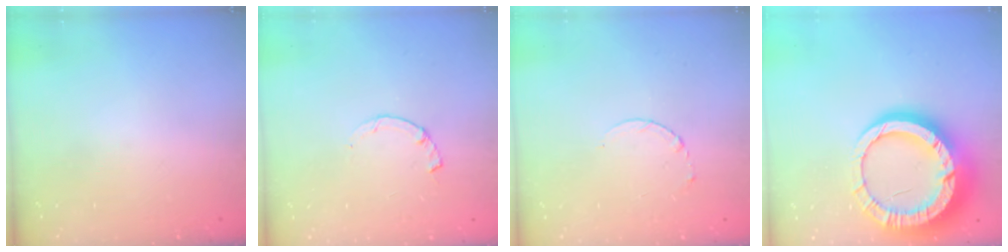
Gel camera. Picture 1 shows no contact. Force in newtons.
{"total": 1.0, "press": 0.9, "slide": 0.2}
{"total": 2.5, "press": 2.5, "slide": 0.3}
{"total": 20.6, "press": 20.5, "slide": 1.9}